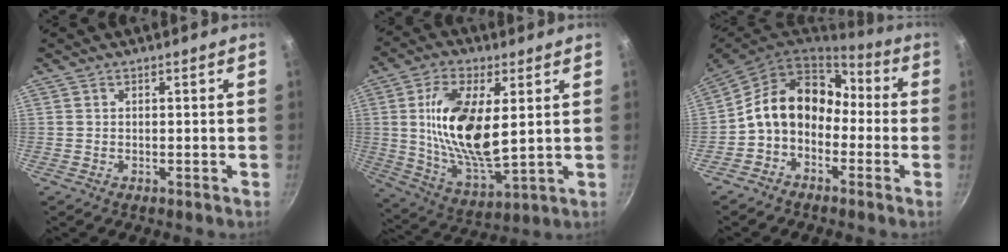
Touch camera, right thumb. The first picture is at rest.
{"total": 17.6, "force": [3.1, 8.0, 15.4], "torque": [-0.281, -0.017, 0.063]}
{"total": 13.4, "force": [-1.9, 10.4, 8.1], "torque": [-0.107, 0.059, -0.054]}